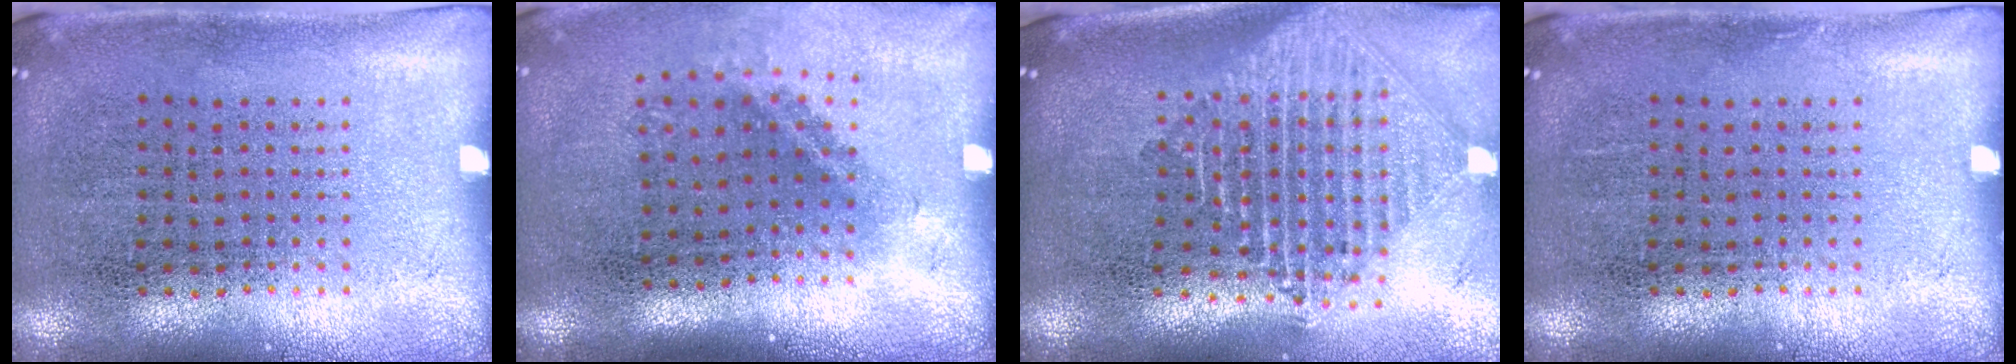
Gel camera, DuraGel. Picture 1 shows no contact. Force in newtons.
{"total": 1.4, "press": 1.0, "slide": 1.1}
{"total": 2.3, "press": 1.8, "slide": 1.4}
{"total": 0.0}